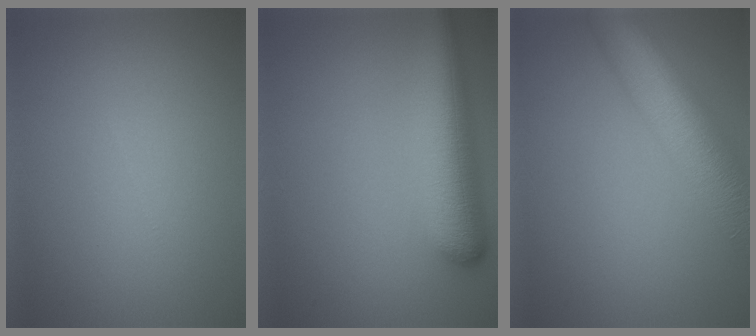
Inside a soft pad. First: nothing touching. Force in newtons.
{"total": 7.5, "press": 7.5, "slide": 0.6}
{"total": 11.3, "press": 11.3, "slide": 0.6}